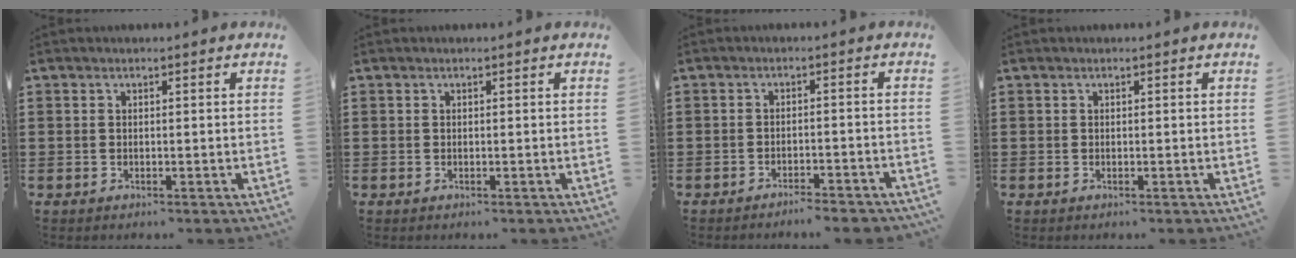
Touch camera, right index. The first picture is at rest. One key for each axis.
{"total": 0.0}
{"total": 2.4, "fx": -2.4, "fy": -0.1, "fz": 0.5, "tx": -0.013, "ty": -0.001, "tz": -0.051}
{"total": 0.0}